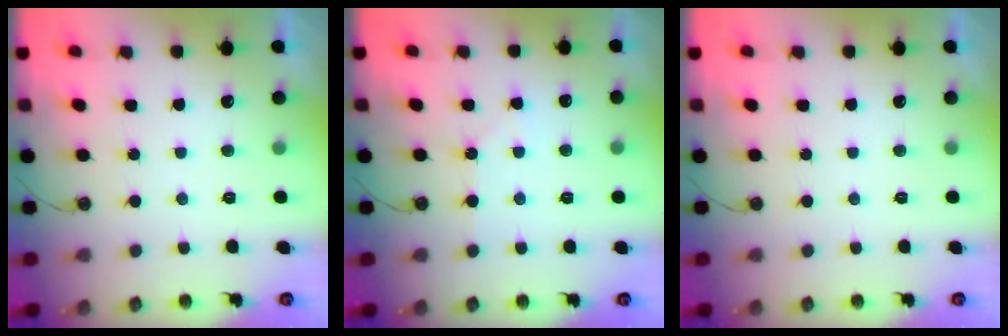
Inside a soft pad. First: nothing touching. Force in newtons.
{"total": 3.8, "press": 3.8, "slide": 0.7}
{"total": 0.0}